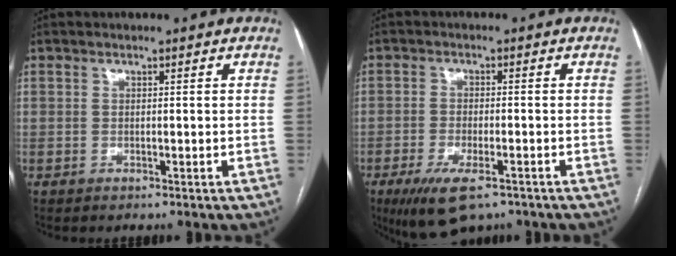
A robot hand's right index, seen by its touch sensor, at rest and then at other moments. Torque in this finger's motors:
{"motor_torque": [1.01, -0.70, 0.47, 0.10]}